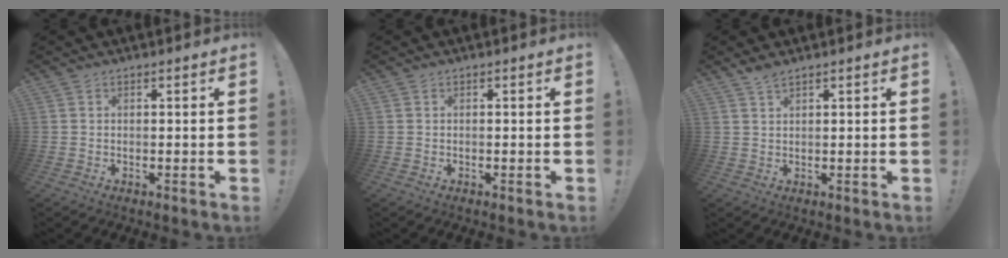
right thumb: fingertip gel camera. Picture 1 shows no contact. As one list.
[{"total": 0.0}, {"total": 2.5, "force": [2.0, 0.6, 1.4], "torque": [-0.028, -0.008, 0.035]}]